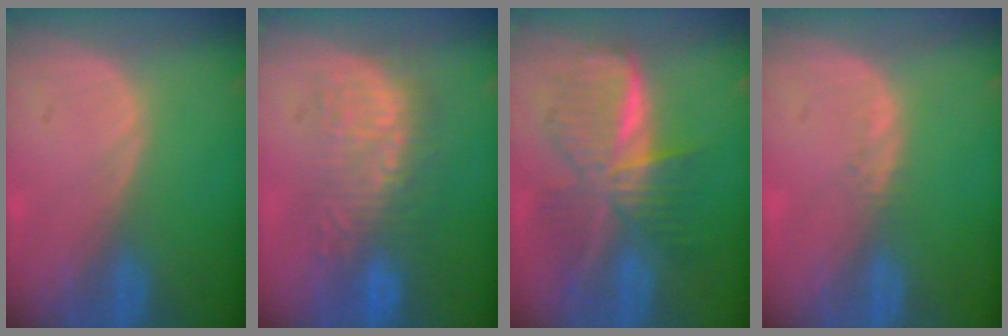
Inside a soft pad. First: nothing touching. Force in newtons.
{"total": 8.9, "press": 8.6, "slide": 2.2}
{"total": 9.5, "press": 9.5, "slide": 0.6}
{"total": 0.9, "press": 0.8, "slide": 0.4}